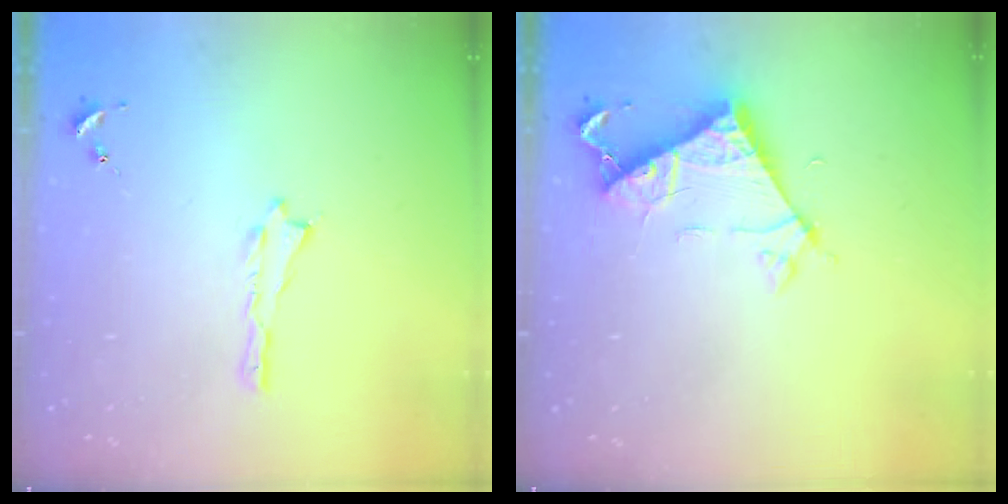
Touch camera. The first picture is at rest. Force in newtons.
{"total": 6.9, "press": 6.9, "slide": 0.5}